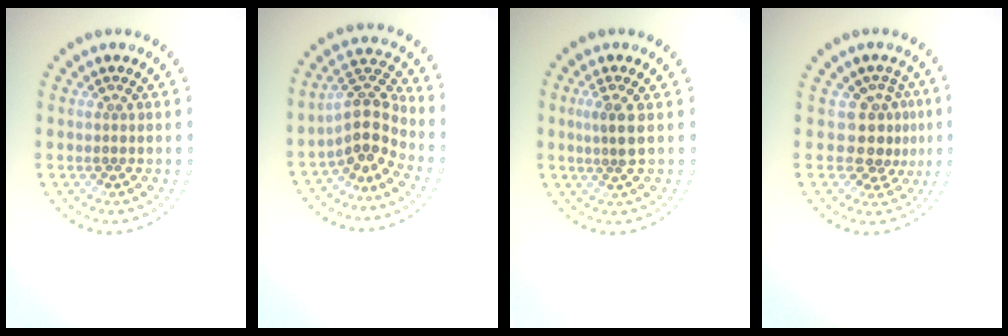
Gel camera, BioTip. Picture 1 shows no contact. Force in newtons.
{"total": 3.8, "press": 2.9, "slide": 2.4}
{"total": 2.0, "press": 1.6, "slide": 1.2}
{"total": 3.0, "press": 2.1, "slide": 2.1}